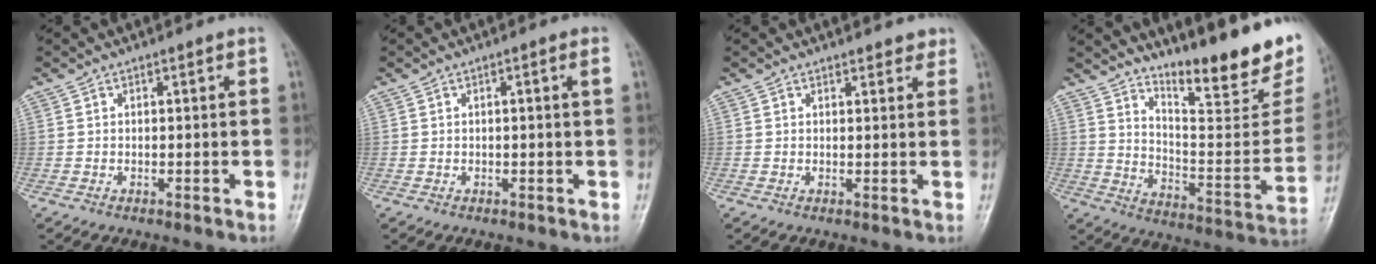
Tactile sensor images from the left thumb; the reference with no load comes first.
{"total": 1.5, "force": [0.1, -0.1, 1.5], "torque": [-0.032, 0.007, 0.005]}
{"total": 1.8, "force": [1.6, 0.8, 0.5], "torque": [0.007, -0.008, 0.015]}
{"total": 22.7, "force": [17.1, 5.3, 13.9], "torque": [-0.169, -0.117, 0.249]}